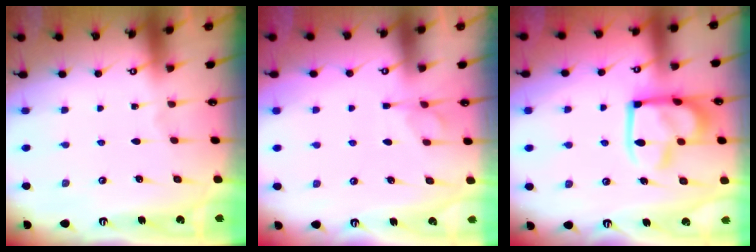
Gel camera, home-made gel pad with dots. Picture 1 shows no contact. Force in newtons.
{"total": 1.3, "press": 0.7, "slide": 1.2}
{"total": 15.2, "press": 15.1, "slide": 1.6}